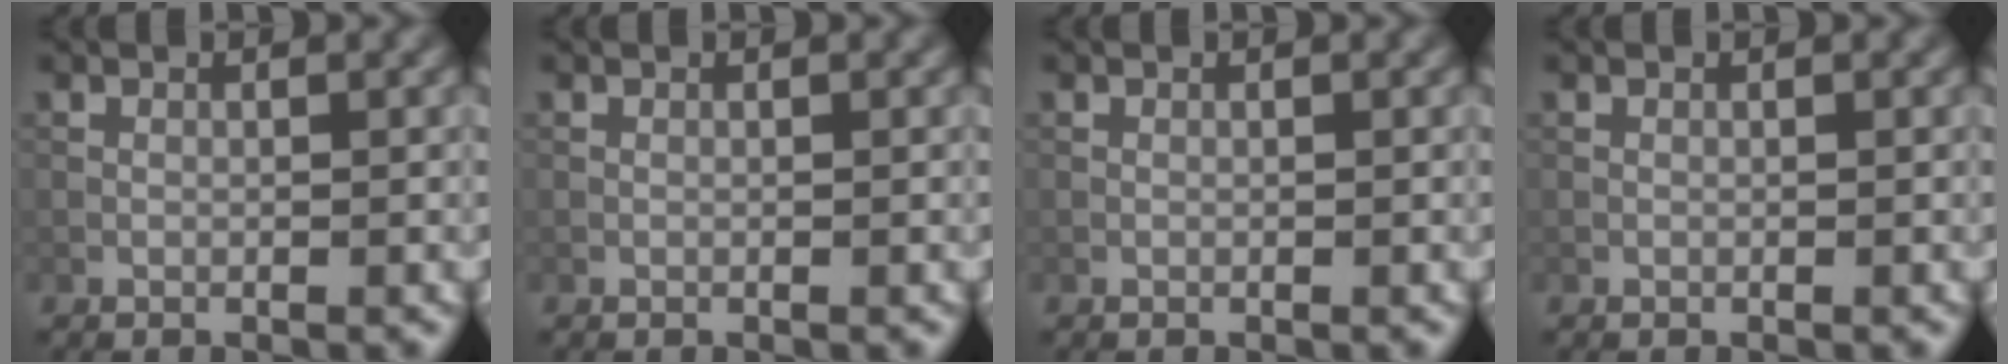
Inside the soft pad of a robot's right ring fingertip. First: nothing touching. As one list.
[{"total": 0.0}, {"total": 0.0}, {"total": 0.0}]